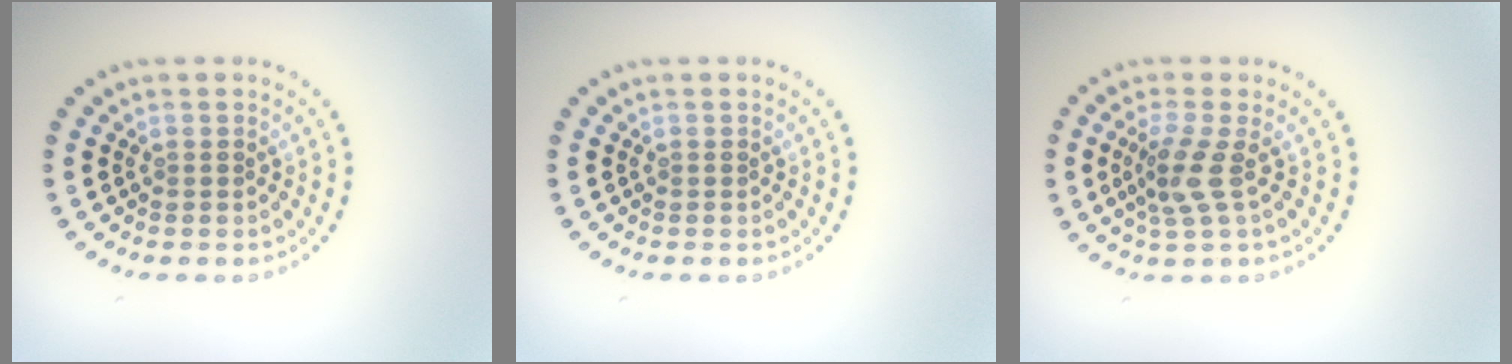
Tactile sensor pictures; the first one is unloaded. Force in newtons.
{"total": 0.0}
{"total": 2.7, "press": 2.1, "slide": 1.7}